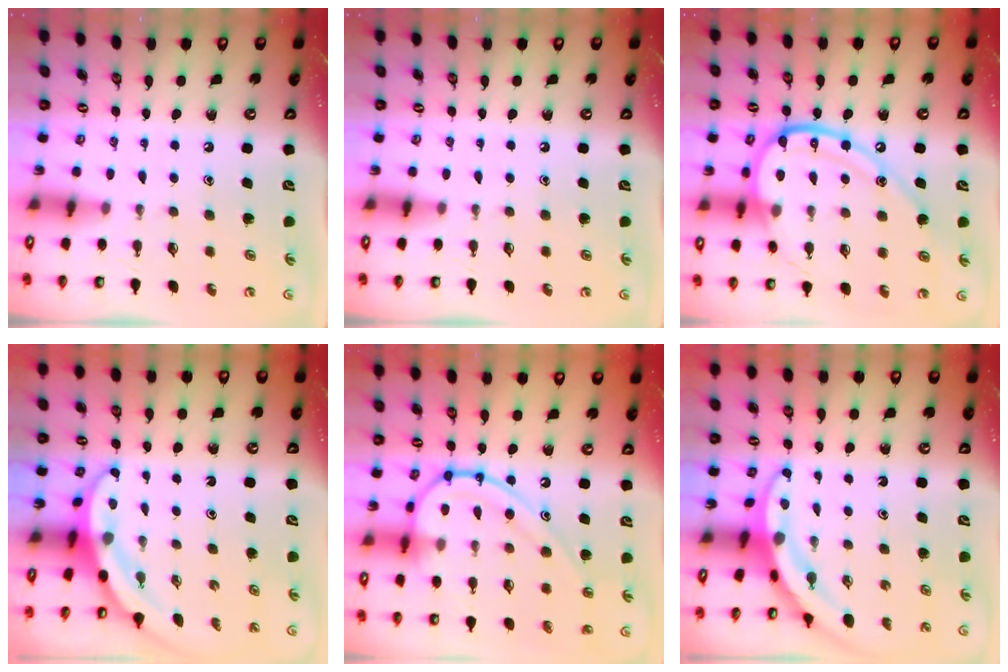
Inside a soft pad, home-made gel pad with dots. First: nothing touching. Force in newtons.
{"total": 0.0}
{"total": 18.1, "press": 18.0, "slide": 1.8}
{"total": 3.3, "press": 3.3, "slide": 0.1}
{"total": 15.4, "press": 15.3, "slide": 1.4}
{"total": 3.2, "press": 3.2, "slide": 0.2}